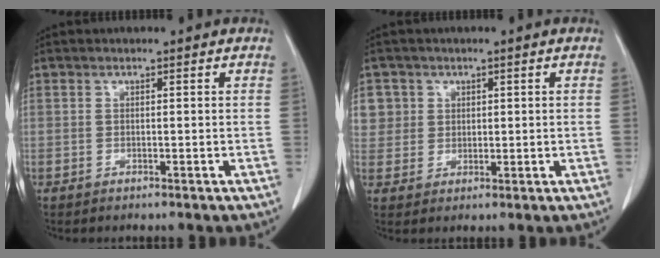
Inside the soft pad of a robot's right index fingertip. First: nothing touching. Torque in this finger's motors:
{"motor_torque": [-0.13, 0.14, -0.03, 0.00]}